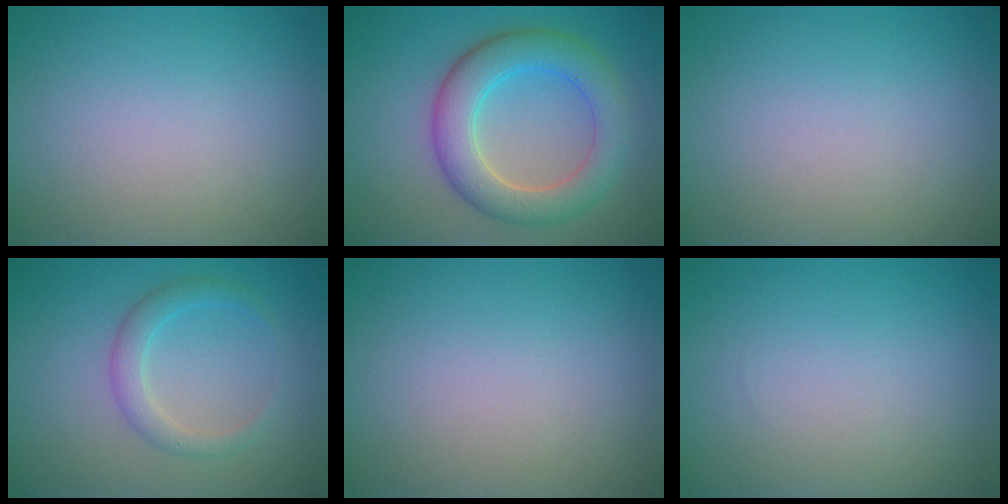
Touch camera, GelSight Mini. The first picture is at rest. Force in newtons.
{"total": 6.3, "press": 6.3, "slide": 0.1}
{"total": 0.0}
{"total": 2.4, "press": 2.3, "slide": 0.2}
{"total": 0.0}
{"total": 0.0}